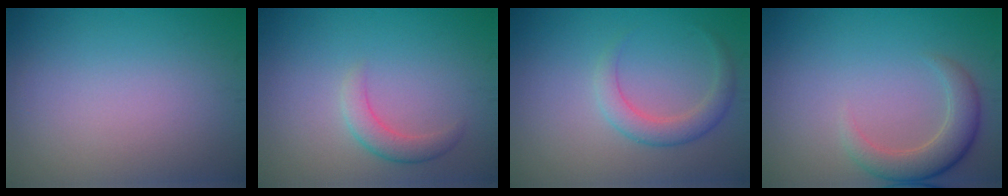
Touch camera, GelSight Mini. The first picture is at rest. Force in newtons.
{"total": 2.2, "press": 2.1, "slide": 0.1}
{"total": 2.6, "press": 2.6, "slide": 0.2}
{"total": 3.7, "press": 3.7, "slide": 0.2}